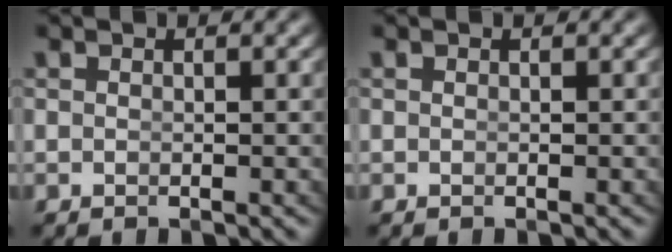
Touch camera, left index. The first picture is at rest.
{"total": 0.0}